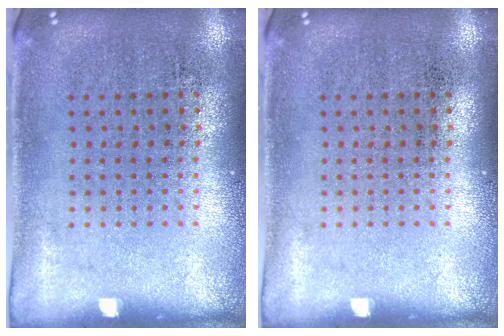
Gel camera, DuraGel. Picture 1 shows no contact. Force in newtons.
{"total": 0.0}